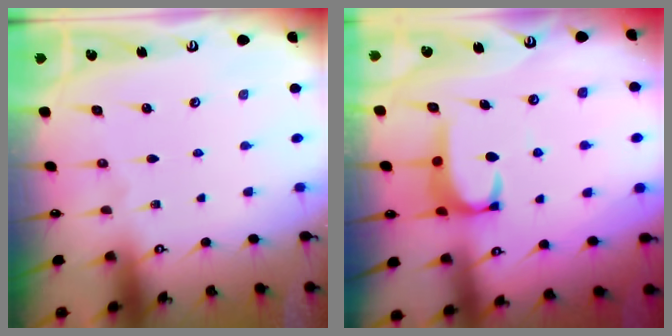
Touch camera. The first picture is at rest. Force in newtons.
{"total": 2.9, "press": 2.9, "slide": 0.3}